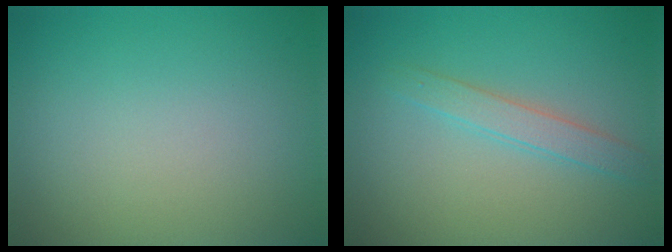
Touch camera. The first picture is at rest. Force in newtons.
{"total": 2.0, "press": 2.0, "slide": 0.2}